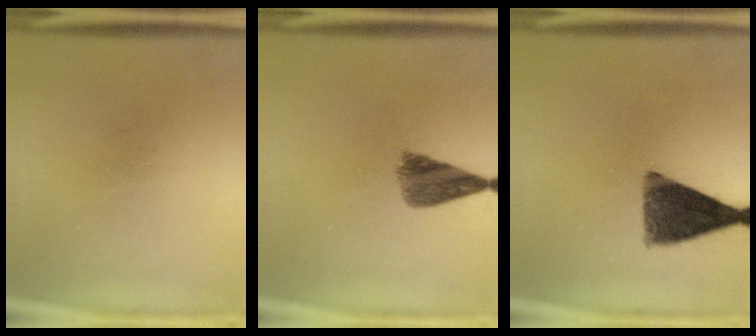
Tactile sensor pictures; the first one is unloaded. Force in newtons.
{"total": 5.3}
{"total": 10.5}